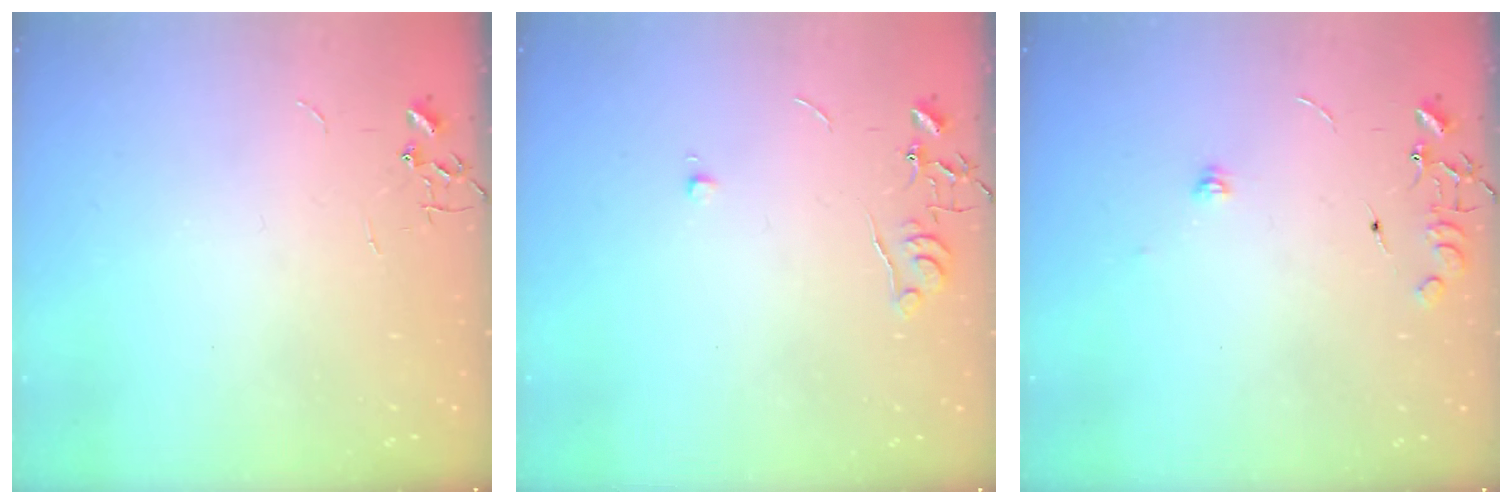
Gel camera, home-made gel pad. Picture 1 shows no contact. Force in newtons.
{"total": 5.2, "press": 5.2, "slide": 0.6}
{"total": 8.3, "press": 8.3, "slide": 0.2}